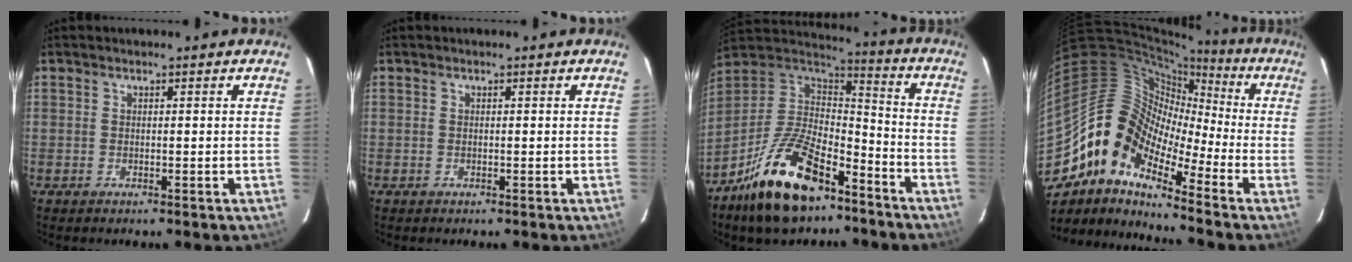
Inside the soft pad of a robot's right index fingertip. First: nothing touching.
{"total": 0.0}
{"total": 21.3, "force": [-13.6, 9.4, 13.4], "torque": [-0.268, -0.001, -0.236]}
{"total": 13.3, "force": [-7.9, 7.0, 8.1], "torque": [-0.131, 0.013, -0.176]}